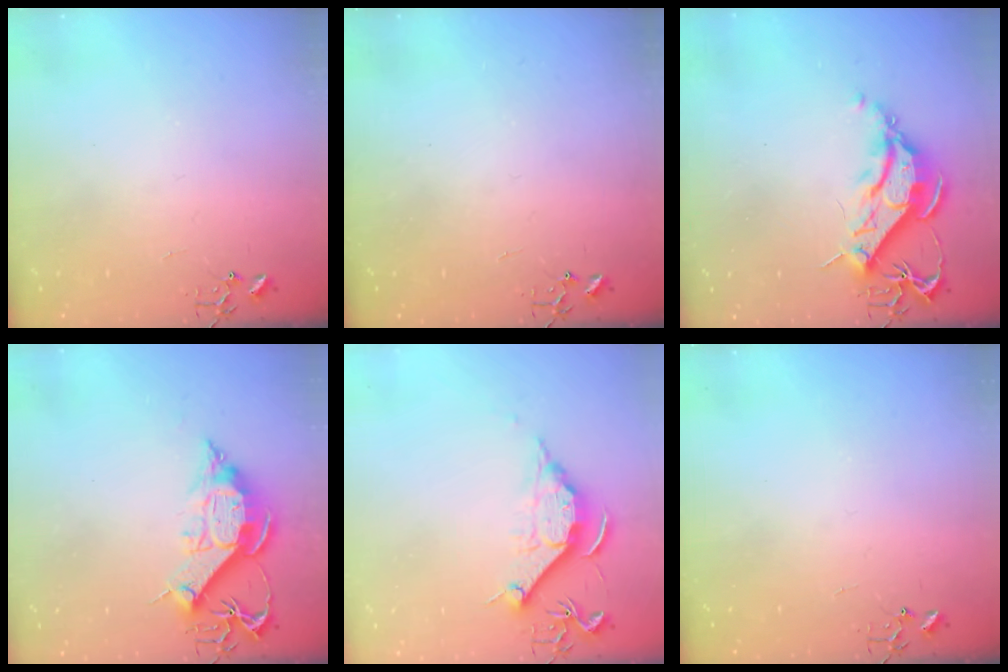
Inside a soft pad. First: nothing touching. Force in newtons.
{"total": 0.0}
{"total": 11.3, "press": 11.2, "slide": 1.4}
{"total": 11.6, "press": 11.5, "slide": 0.8}
{"total": 10.5, "press": 10.5, "slide": 0.1}
{"total": 0.0}